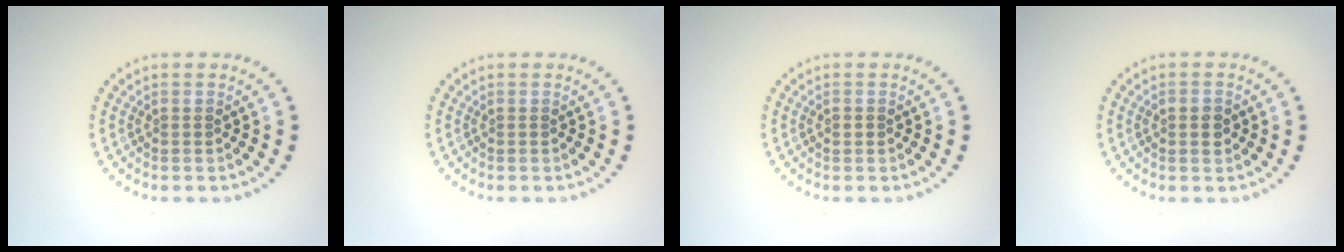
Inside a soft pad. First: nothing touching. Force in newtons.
{"total": 0.0}
{"total": 0.9, "press": 0.9, "slide": 0.2}
{"total": 1.6, "press": 1.6, "slide": 0.2}